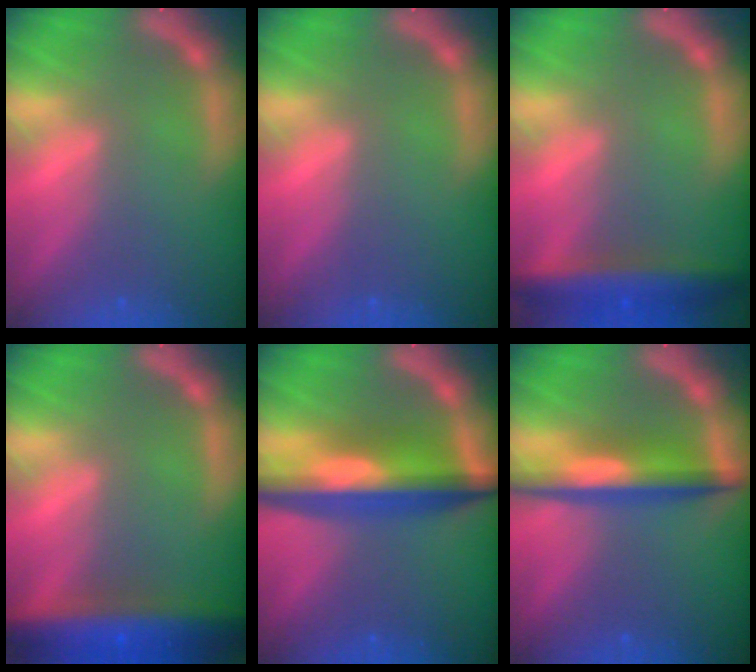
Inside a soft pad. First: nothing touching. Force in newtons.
{"total": 0.0}
{"total": 6.0}
{"total": 10.0}
{"total": 8.5}
{"total": 5.5}